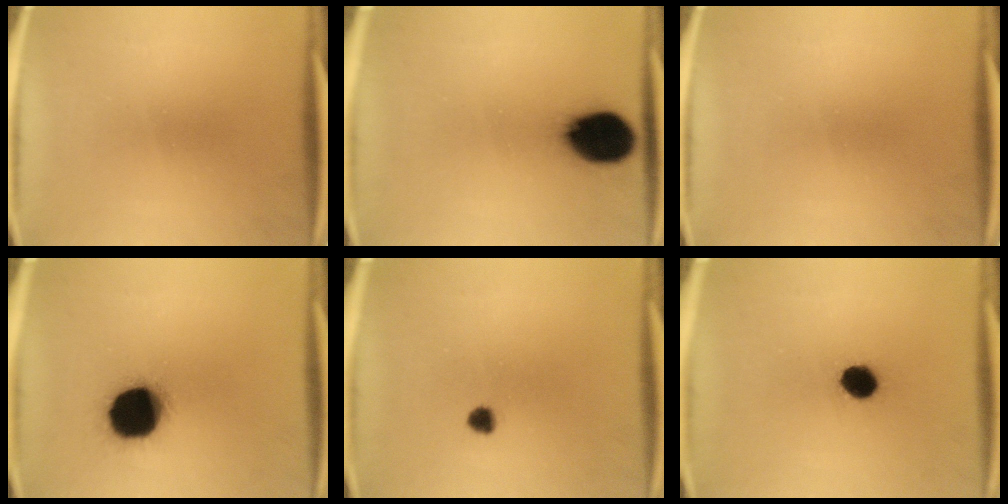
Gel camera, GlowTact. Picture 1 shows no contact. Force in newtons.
{"total": 15.2}
{"total": 0.0}
{"total": 18.5}
{"total": 1.9}
{"total": 5.8}